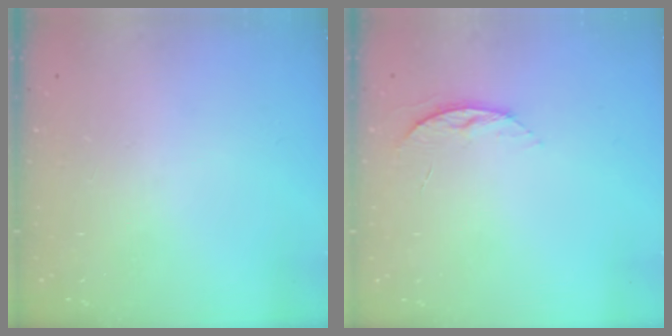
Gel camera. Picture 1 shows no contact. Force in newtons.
{"total": 5.8, "press": 5.8, "slide": 0.6}